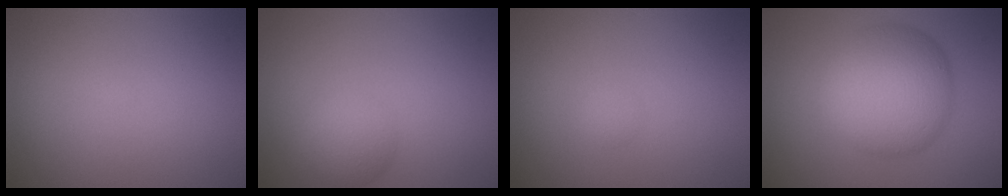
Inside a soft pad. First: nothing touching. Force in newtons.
{"total": 2.6, "press": 2.6, "slide": 0.1}
{"total": 0.6, "press": 0.6, "slide": 0.0}
{"total": 8.9, "press": 8.9, "slide": 0.3}